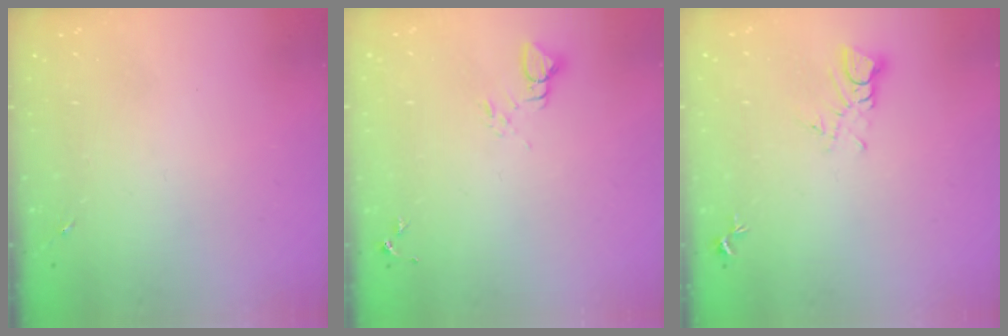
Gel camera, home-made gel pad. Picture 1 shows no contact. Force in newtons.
{"total": 3.4, "press": 3.4, "slide": 0.2}
{"total": 4.4, "press": 4.4, "slide": 0.3}